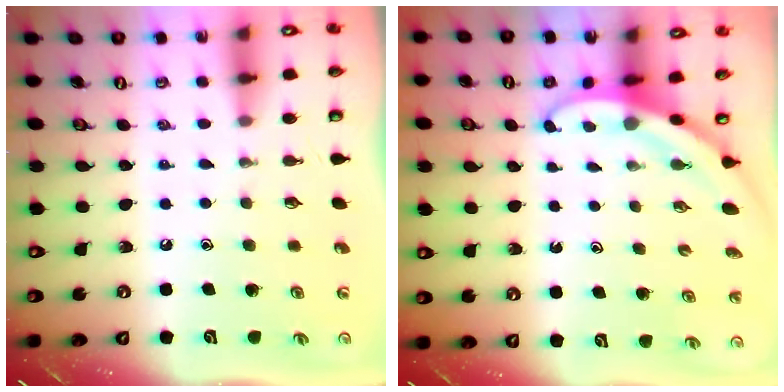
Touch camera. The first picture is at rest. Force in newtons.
{"total": 3.1, "press": 3.1, "slide": 0.1}